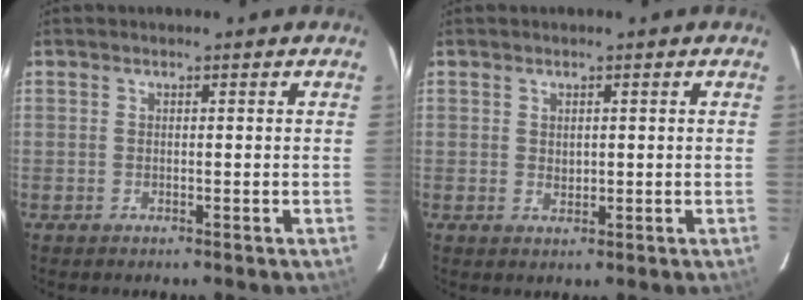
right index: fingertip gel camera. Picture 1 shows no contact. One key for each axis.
{"total": 1.5, "fx": 0.4, "fy": 1.3, "fz": 0.8, "tx": -0.009, "ty": 0.000, "tz": 0.010}